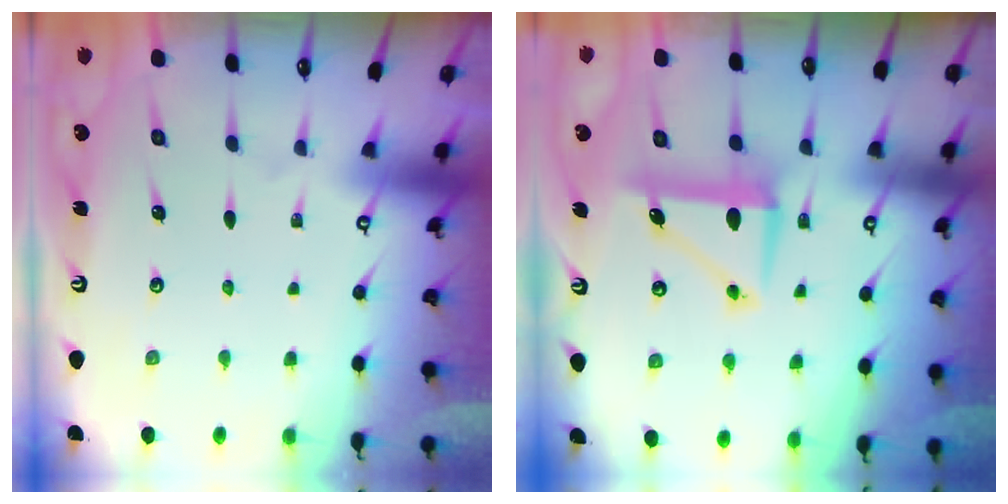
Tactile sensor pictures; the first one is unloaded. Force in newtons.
{"total": 8.3, "press": 8.1, "slide": 1.4}